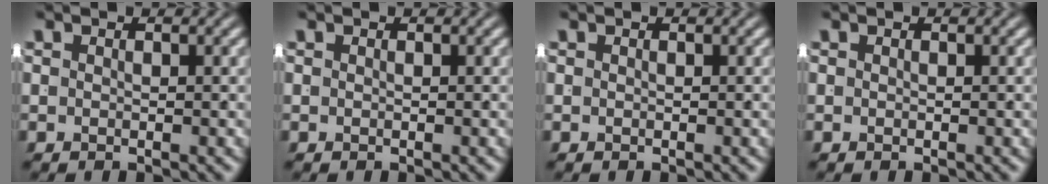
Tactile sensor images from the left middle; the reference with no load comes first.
{"total": 0.0}
{"total": 0.0}
{"total": 0.0}